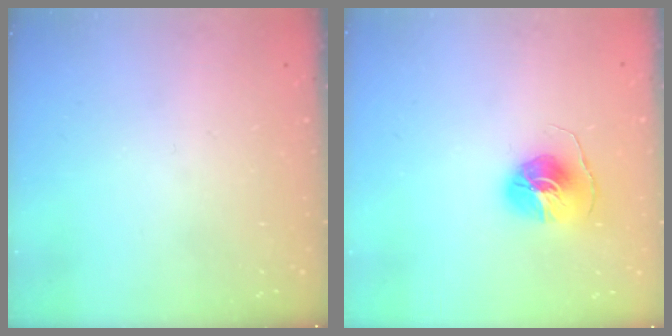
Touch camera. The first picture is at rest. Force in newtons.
{"total": 9.2, "press": 9.2, "slide": 0.4}